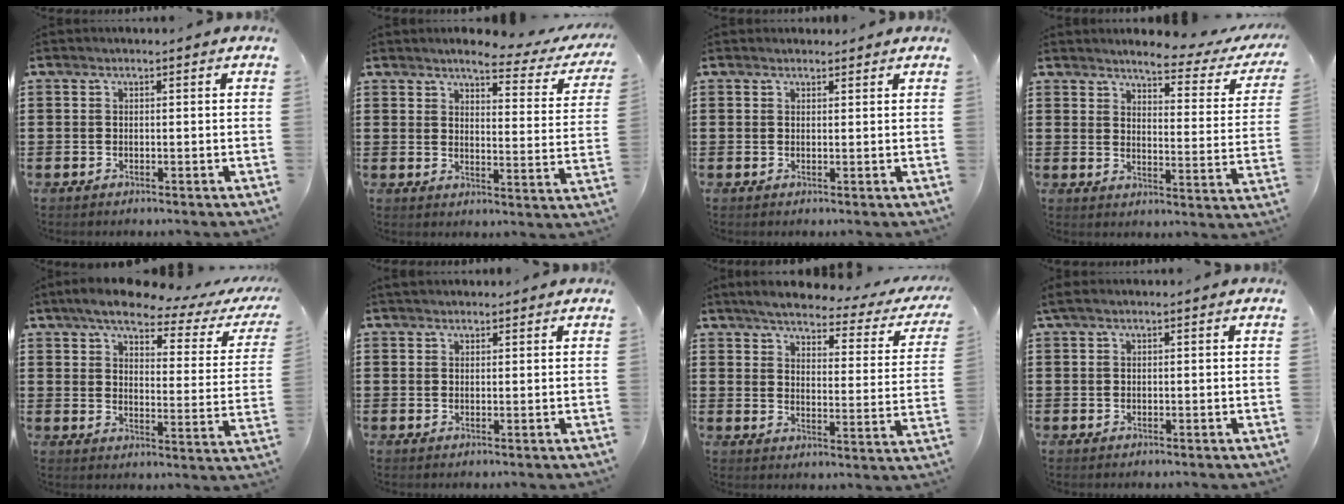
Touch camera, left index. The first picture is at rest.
{"total": 4.2, "force": [3.6, 0.2, 2.2], "torque": [-0.043, -0.025, 0.053]}
{"total": 1.0, "force": [0.9, 0.4, -0.1], "torque": [-0.002, 0.001, 0.019]}
{"total": 3.9, "force": [3.6, -0.2, 1.6], "torque": [-0.042, -0.025, 0.055]}
{"total": 6.5, "force": [5.1, 1.1, 3.8], "torque": [-0.091, -0.022, 0.082]}
{"total": 1.1, "force": [1.0, 0.5, 0.1], "torque": [-0.004, 0.003, 0.020]}
{"total": 3.9, "force": [3.6, 0.2, 1.6], "torque": [-0.055, -0.024, 0.055]}
{"total": 0.7, "force": [0.3, 0.2, 0.6], "torque": [-0.013, 0.001, 0.005]}